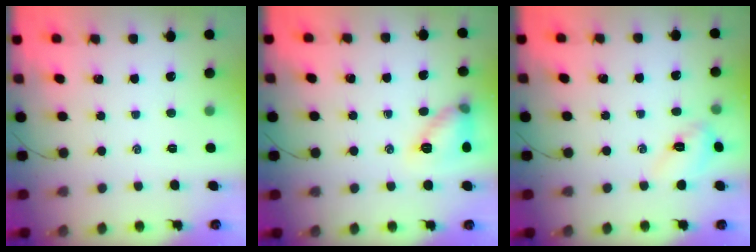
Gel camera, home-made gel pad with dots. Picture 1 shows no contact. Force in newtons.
{"total": 11.1, "press": 11.0, "slide": 0.7}
{"total": 4.5, "press": 4.4, "slide": 0.9}